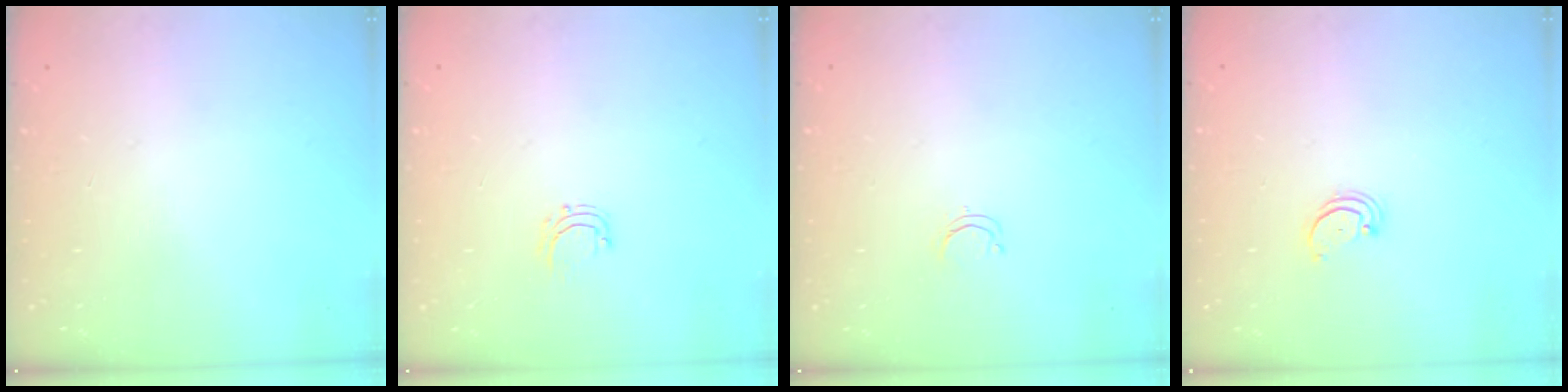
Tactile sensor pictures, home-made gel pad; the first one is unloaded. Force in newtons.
{"total": 4.2, "press": 4.2, "slide": 0.3}
{"total": 2.4, "press": 2.4, "slide": 0.2}
{"total": 2.2, "press": 2.2, "slide": 0.2}